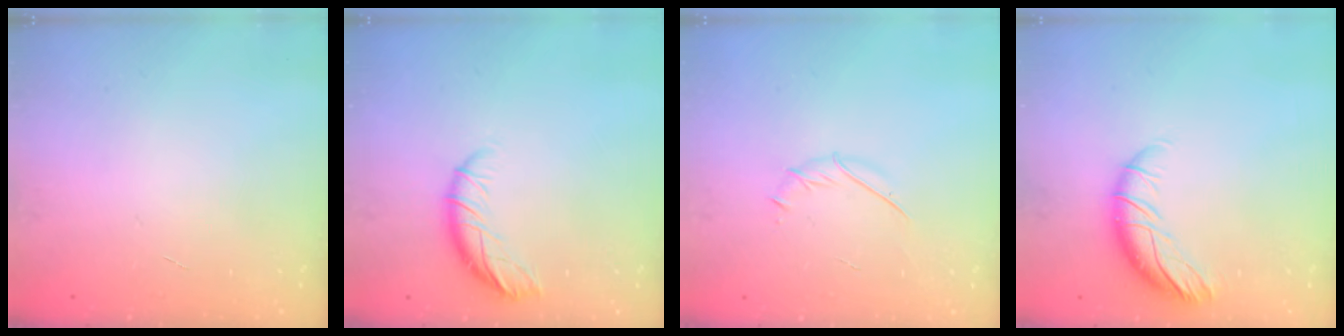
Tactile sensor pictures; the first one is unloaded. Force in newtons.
{"total": 9.5, "press": 9.5, "slide": 0.3}
{"total": 2.7, "press": 2.6, "slide": 0.8}
{"total": 10.2, "press": 10.1, "slide": 0.9}